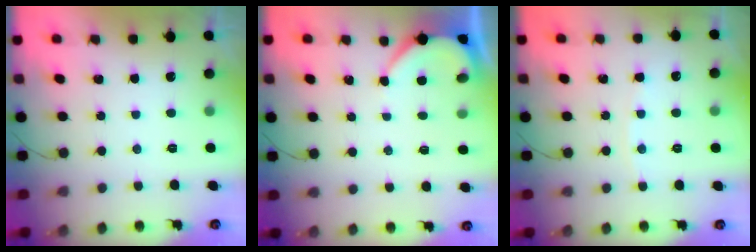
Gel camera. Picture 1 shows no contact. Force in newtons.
{"total": 3.7, "press": 3.6, "slide": 0.3}
{"total": 3.4, "press": 3.4, "slide": 0.4}